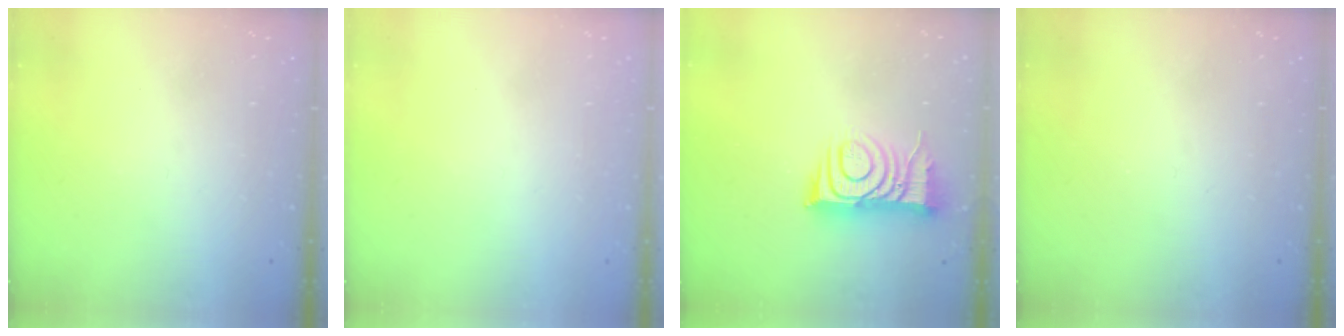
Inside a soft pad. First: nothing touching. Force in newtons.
{"total": 1.7, "press": 1.7, "slide": 0.1}
{"total": 10.4, "press": 10.4, "slide": 1.0}
{"total": 2.2, "press": 2.1, "slide": 0.4}